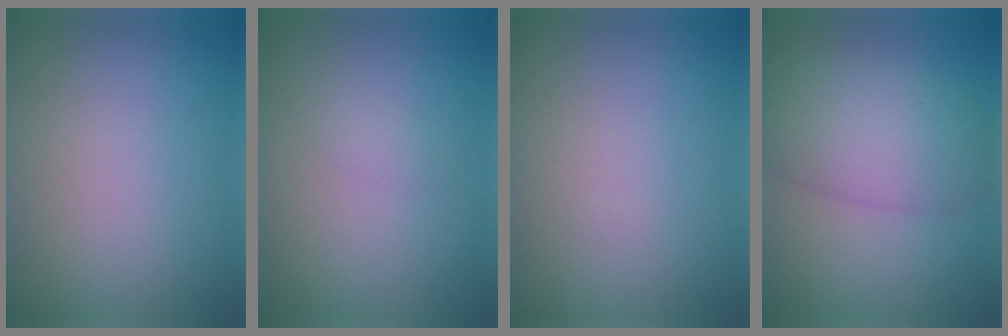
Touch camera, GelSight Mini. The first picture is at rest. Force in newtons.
{"total": 0.9, "press": 0.9, "slide": 0.0}
{"total": 0.0}
{"total": 7.1, "press": 7.1, "slide": 0.2}